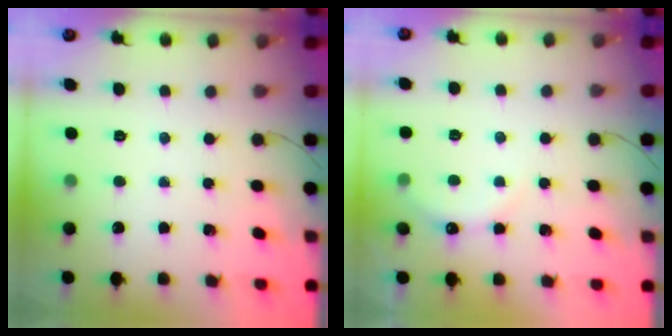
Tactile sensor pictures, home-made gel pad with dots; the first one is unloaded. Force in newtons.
{"total": 5.8, "press": 5.6, "slide": 1.4}